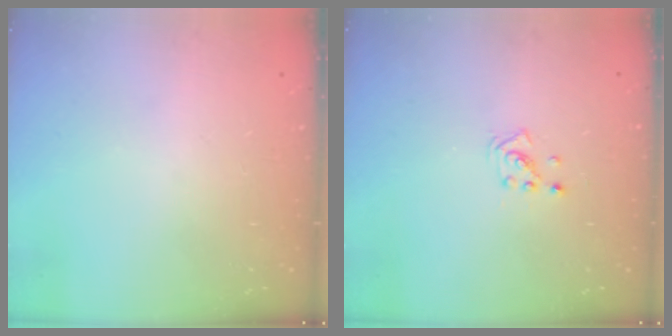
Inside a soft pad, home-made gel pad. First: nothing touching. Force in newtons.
{"total": 1.9, "press": 1.9, "slide": 0.1}